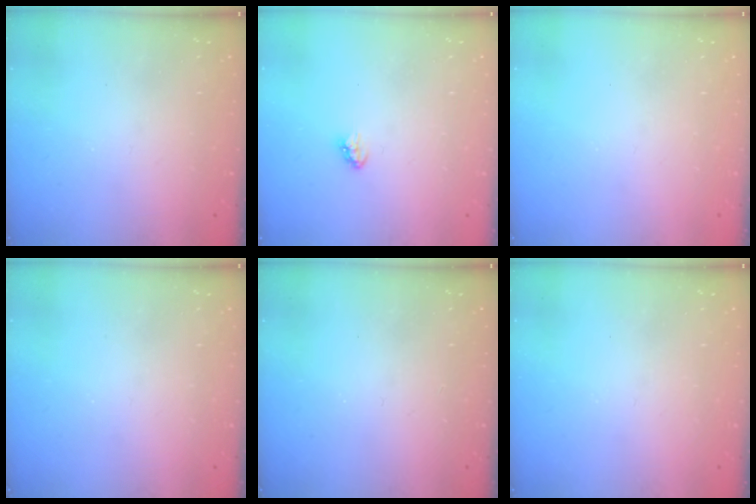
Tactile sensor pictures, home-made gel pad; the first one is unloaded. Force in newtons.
{"total": 3.1, "press": 3.1, "slide": 0.2}
{"total": 0.0}
{"total": 0.0}
{"total": 0.0}
{"total": 0.0}